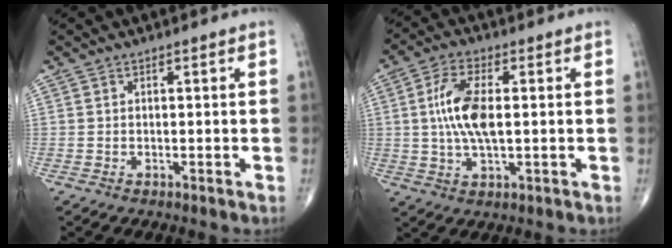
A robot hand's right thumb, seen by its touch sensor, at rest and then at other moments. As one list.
[{"total": 9.6, "force": [0.7, 3.9, 8.7], "torque": [-0.179, 0.002, 0.011]}]